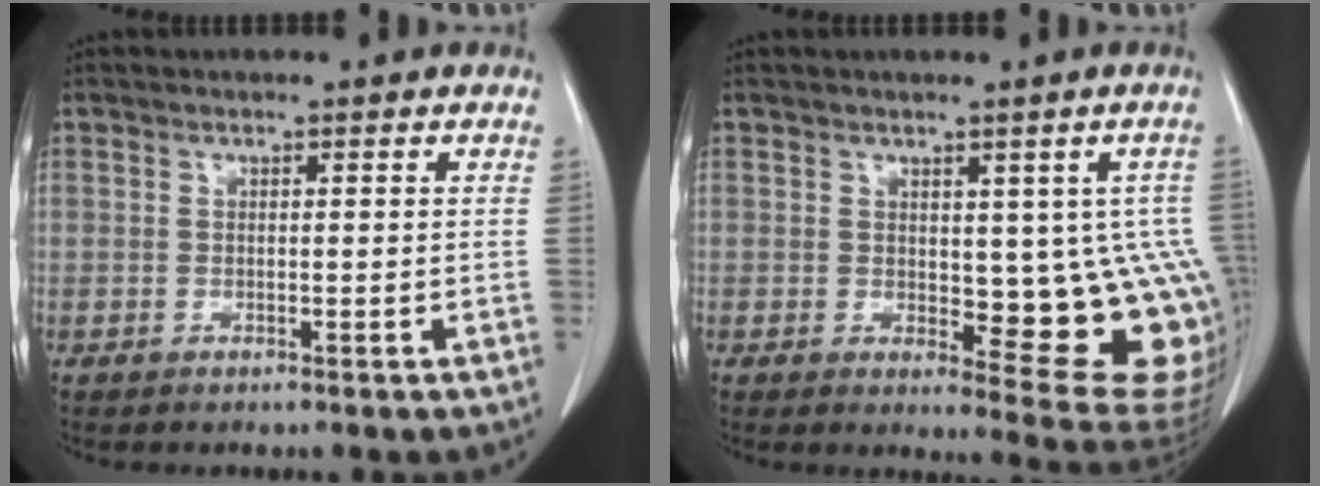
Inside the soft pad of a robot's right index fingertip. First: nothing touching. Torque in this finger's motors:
{"motor_torque": [0.57, -0.11, 0.35, 0.06]}